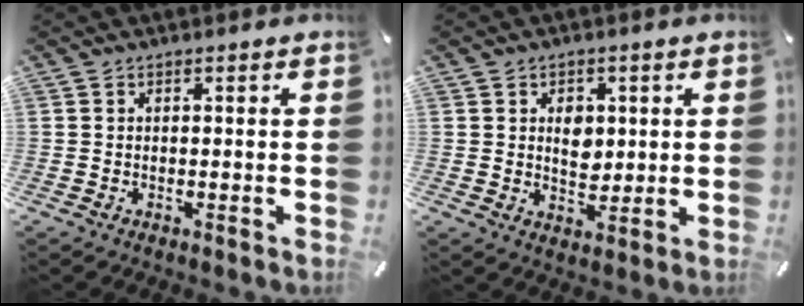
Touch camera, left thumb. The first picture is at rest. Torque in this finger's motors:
{"motor_torque": [0.57, 0.62, 0.30, -0.26, 0.00]}